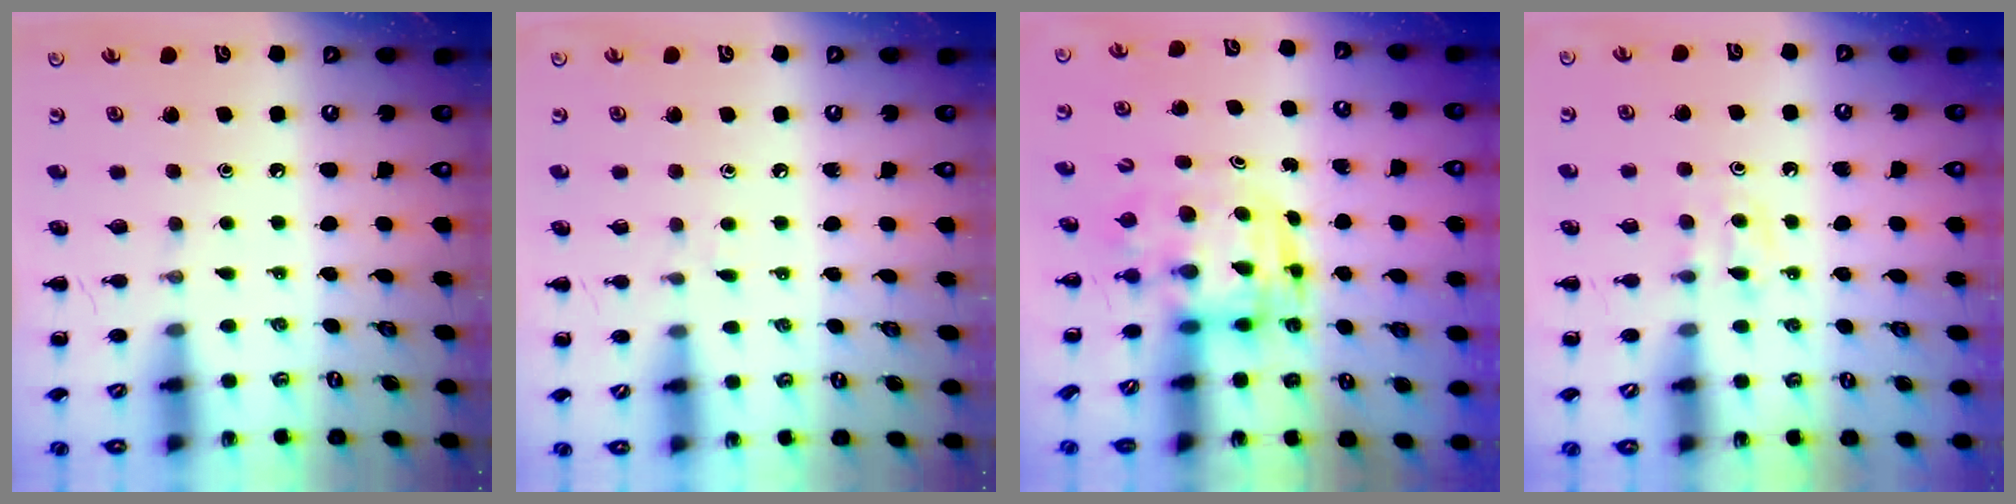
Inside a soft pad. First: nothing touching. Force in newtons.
{"total": 2.7, "press": 2.4, "slide": 1.4}
{"total": 3.6, "press": 3.5, "slide": 0.7}
{"total": 5.2, "press": 5.0, "slide": 1.5}